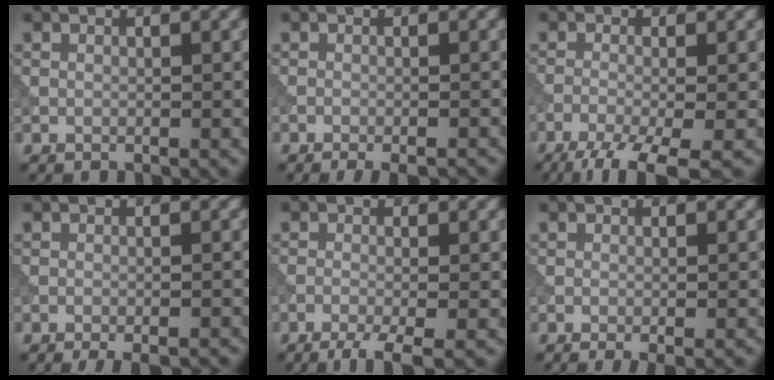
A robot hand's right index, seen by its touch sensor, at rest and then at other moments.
{"total": 3.1, "force": [-2.4, 0.6, 1.8], "torque": [-0.025, 0.001, -0.031]}
{"total": 6.2, "force": [-3.9, 1.6, 4.5], "torque": [-0.079, -0.012, -0.077]}
{"total": 3.6, "force": [-2.9, 0.8, 1.9], "torque": [-0.025, 0.000, -0.038]}
{"total": 3.6, "force": [-2.3, 0.7, 2.7], "torque": [-0.045, -0.004, -0.051]}
{"total": 2.3, "force": [-1.3, 0.7, 1.8], "torque": [-0.014, -0.005, -0.018]}